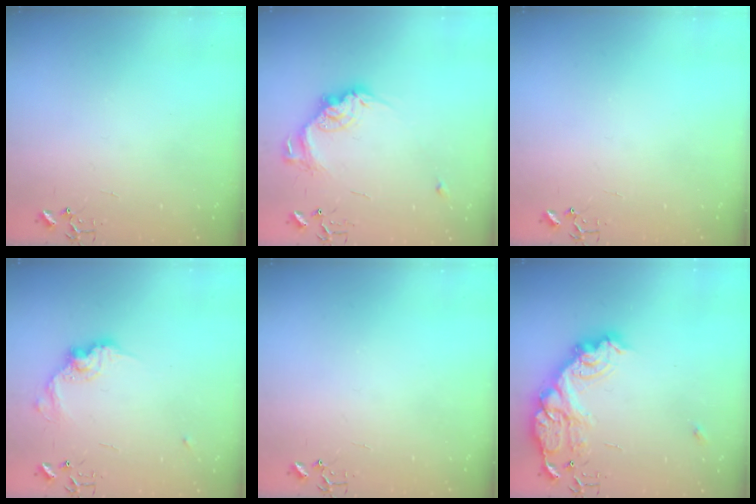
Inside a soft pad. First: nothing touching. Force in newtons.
{"total": 15.4, "press": 15.4, "slide": 1.0}
{"total": 0.0}
{"total": 11.8, "press": 11.8, "slide": 0.6}
{"total": 0.0}
{"total": 18.7, "press": 18.7, "slide": 1.3}